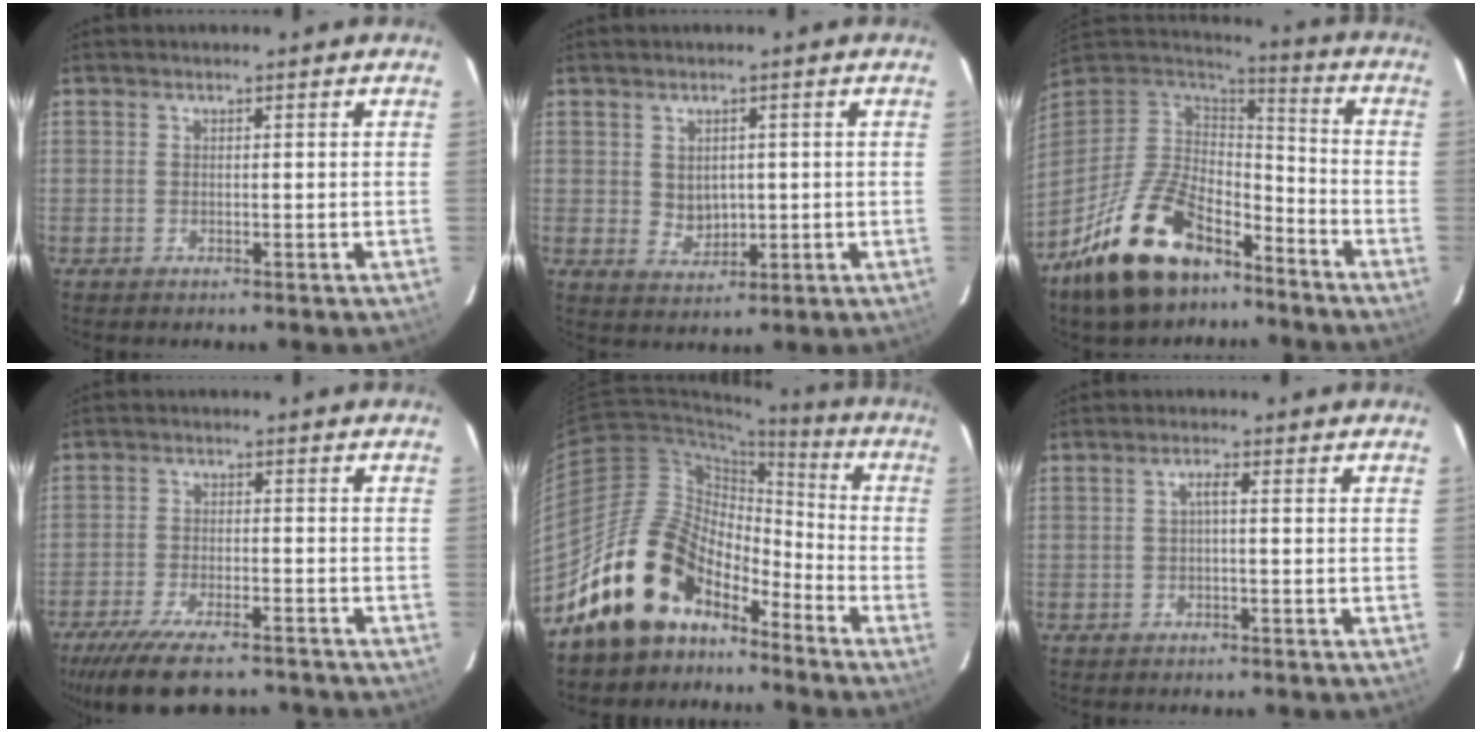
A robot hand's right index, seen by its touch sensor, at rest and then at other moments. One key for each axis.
{"total": 3.8, "fx": 0.6, "fy": 3.2, "fz": 2.0, "tx": -0.032, "ty": 0.003, "tz": 0.022}
{"total": 21.6, "fx": -13.9, "fy": 10.9, "fz": 12.4, "tx": -0.259, "ty": -0.004, "tz": -0.229}
{"total": 15.3, "fx": -12.3, "fy": 4.6, "fz": 7.8, "tx": -0.169, "ty": -0.033, "tz": -0.195}
{"total": 15.5, "fx": -11.8, "fy": 8.2, "fz": 5.8, "tx": -0.116, "ty": 0.031, "tz": -0.206}
{"total": 1.4, "fx": -0.3, "fy": 0.1, "fz": 1.4, "tx": -0.026, "ty": 0.007, "tz": -0.005}